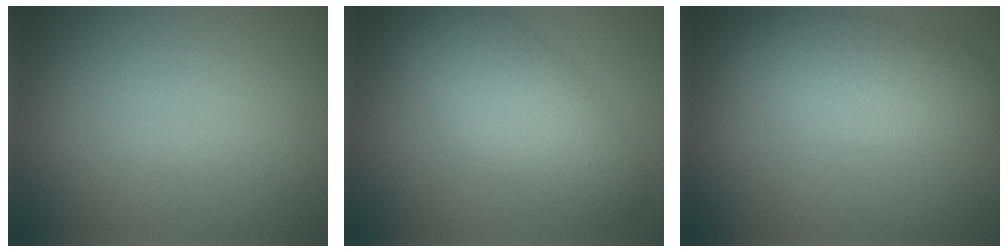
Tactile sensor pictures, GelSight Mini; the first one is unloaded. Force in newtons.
{"total": 5.5, "press": 5.5, "slide": 0.4}
{"total": 5.0, "press": 5.0, "slide": 0.3}